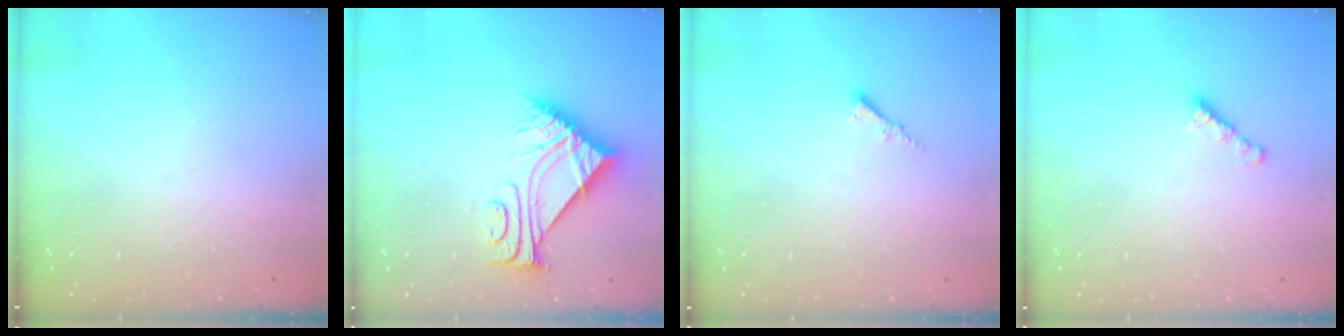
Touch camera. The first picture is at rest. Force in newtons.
{"total": 9.0, "press": 9.0, "slide": 0.1}
{"total": 1.8, "press": 1.7, "slide": 0.3}
{"total": 2.7, "press": 2.7, "slide": 0.2}